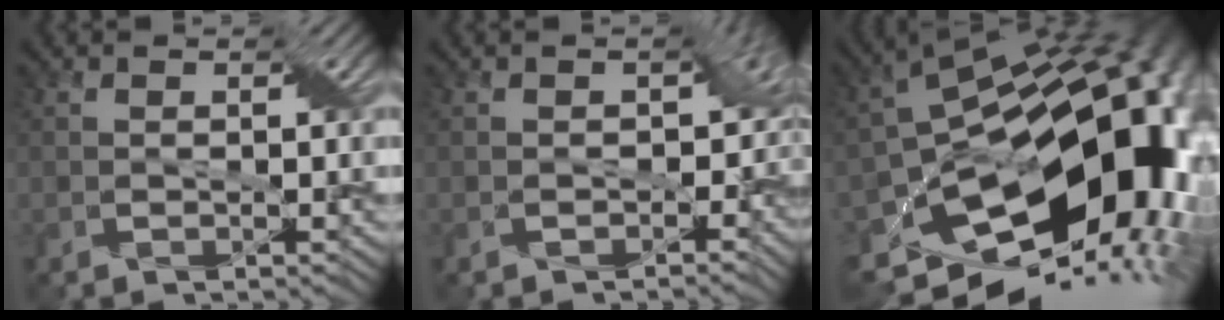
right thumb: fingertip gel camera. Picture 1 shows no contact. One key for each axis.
{"total": 6.8, "fx": -1.0, "fy": 5.3, "fz": 4.1, "tx": -0.020, "ty": -0.011, "tz": -0.011}
{"total": 19.0, "fx": -5.5, "fy": 12.4, "fz": 13.3, "tx": -0.181, "ty": -0.030, "tz": -0.059}